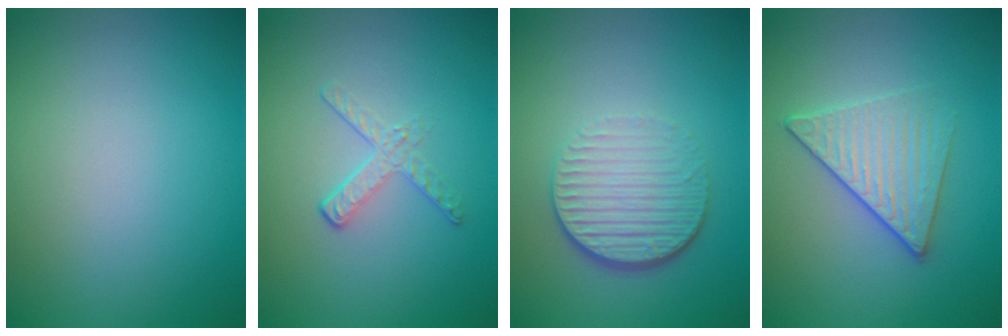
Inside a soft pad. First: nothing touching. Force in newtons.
{"total": 1.7, "press": 0.7, "slide": 1.5}
{"total": 4.3, "press": 2.9, "slide": 3.2}
{"total": 3.4, "press": 3.0, "slide": 1.4}